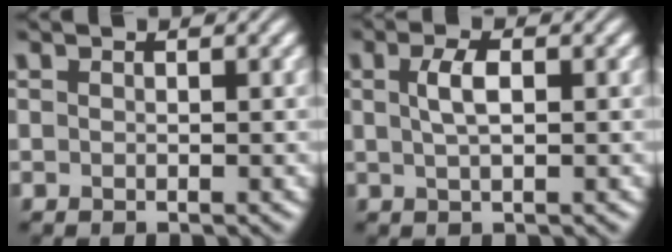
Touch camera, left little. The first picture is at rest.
{"total": 2.3, "force": [0.5, 0.8, 2.1], "torque": [-0.043, 0.006, 0.008]}